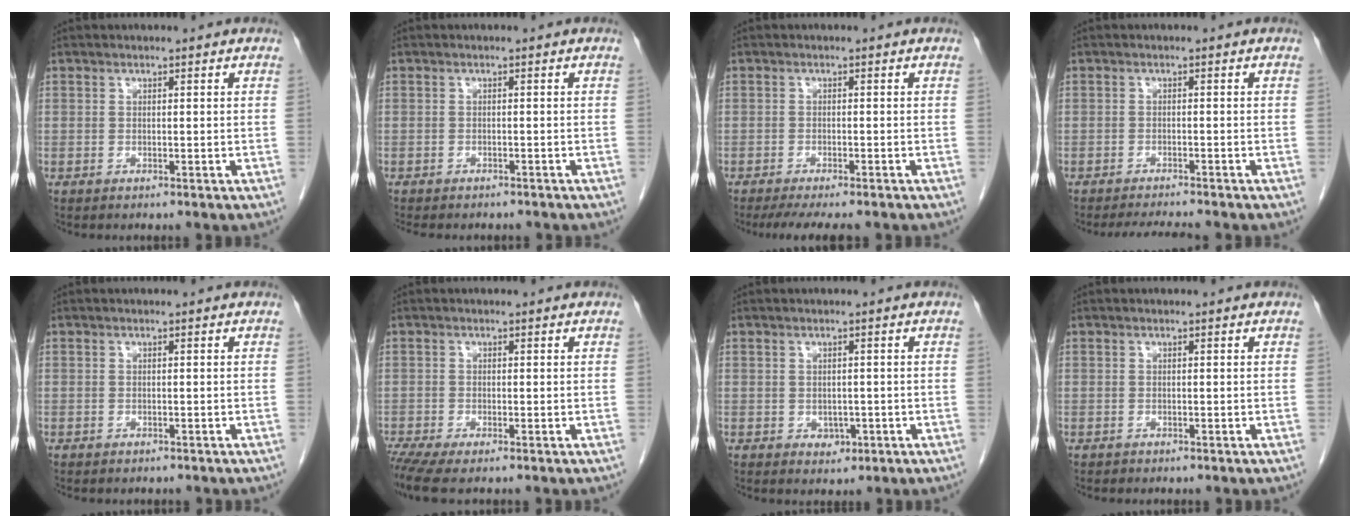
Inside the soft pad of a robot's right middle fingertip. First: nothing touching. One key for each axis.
{"total": 7.7, "fx": -6.7, "fy": 2.4, "fz": 3.0, "tx": -0.041, "ty": -0.003, "tz": -0.081}
{"total": 7.8, "fx": -6.5, "fy": 1.3, "fz": 4.1, "tx": -0.055, "ty": -0.012, "tz": -0.094}
{"total": 3.9, "fx": -3.7, "fy": -0.3, "fz": 1.2, "tx": -0.022, "ty": -0.015, "tz": -0.057}
{"total": 1.1, "fx": -1.0, "fy": 0.5, "fz": 0.3, "tx": -0.011, "ty": 0.000, "tz": -0.012}
{"total": 3.8, "fx": -2.7, "fy": 0.5, "fz": 2.5, "tx": -0.051, "ty": -0.010, "tz": -0.054}
{"total": 2.0, "fx": -0.6, "fy": 1.5, "fz": 1.1, "tx": -0.013, "ty": 0.002, "tz": 0.001}
{"total": 0.0}